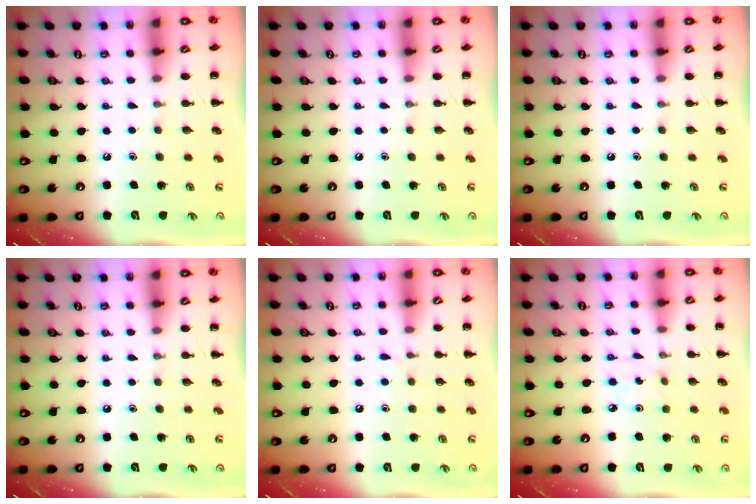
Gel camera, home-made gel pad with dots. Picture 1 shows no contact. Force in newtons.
{"total": 0.0}
{"total": 0.0}
{"total": 0.0}
{"total": 3.1, "press": 2.8, "slide": 1.4}
{"total": 1.7, "press": 1.6, "slide": 0.6}